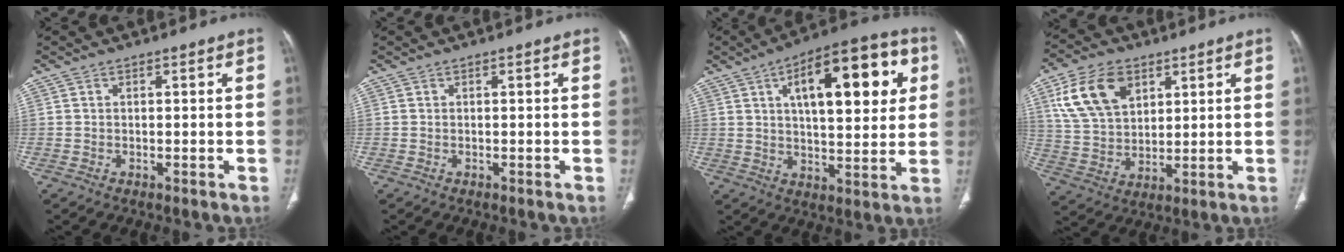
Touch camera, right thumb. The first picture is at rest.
{"total": 0.0}
{"total": 21.1, "force": [6.8, 8.8, 17.9], "torque": [-0.219, 0.003, 0.095]}
{"total": 13.9, "force": [6.2, 8.9, 8.7], "torque": [-0.149, -0.013, 0.127]}